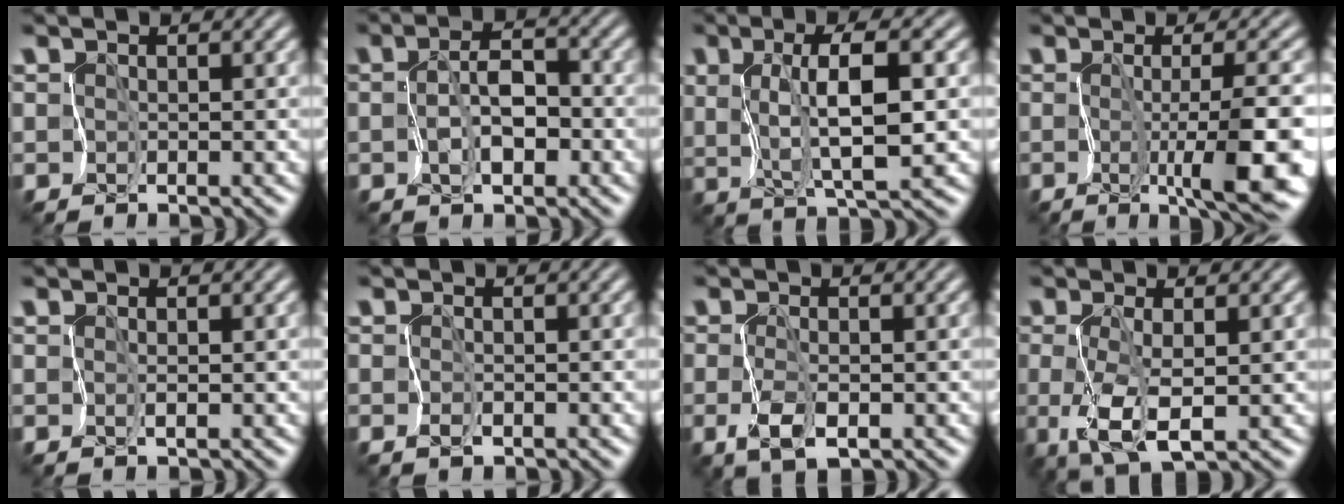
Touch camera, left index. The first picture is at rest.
{"total": 3.7, "force": [-1.2, 1.9, 2.9], "torque": [-0.054, -0.001, -0.022]}
{"total": 5.8, "force": [0.7, 1.8, 5.4], "torque": [-0.106, -0.002, 0.016]}
{"total": 6.8, "force": [-1.9, 0.5, 6.6], "torque": [-0.105, -0.009, -0.028]}
{"total": 0.6, "force": [0.0, 0.2, 0.5], "torque": [-0.010, -0.001, 0.002]}
{"total": 0.7, "force": [-0.4, 0.4, 0.5], "torque": [-0.010, -0.005, -0.007]}
{"total": 2.5, "force": [-0.9, 1.0, 2.1], "torque": [-0.046, -0.008, -0.015]}
{"total": 4.1, "force": [-0.5, 1.3, 3.9], "torque": [-0.086, -0.007, -0.006]}